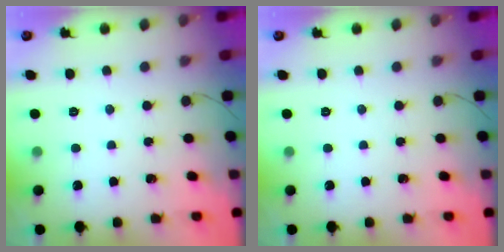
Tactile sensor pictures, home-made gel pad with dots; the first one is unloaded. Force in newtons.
{"total": 0.0}